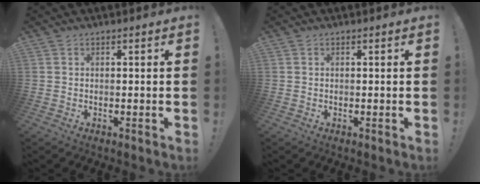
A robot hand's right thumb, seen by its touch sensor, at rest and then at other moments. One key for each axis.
{"total": 0.0}